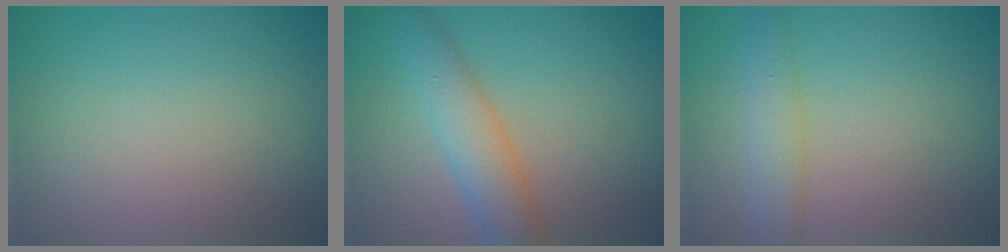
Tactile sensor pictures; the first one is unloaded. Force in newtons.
{"total": 4.7, "press": 4.7, "slide": 0.2}
{"total": 3.0, "press": 3.0, "slide": 0.2}